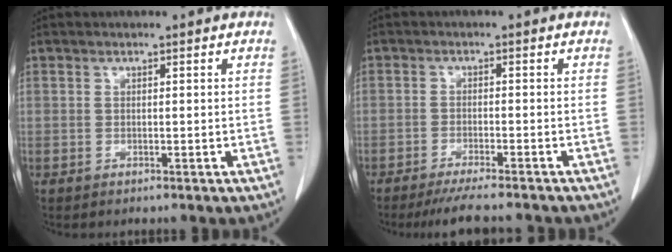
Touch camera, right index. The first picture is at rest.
{"total": 8.0, "force": [-7.2, 0.4, 3.6], "torque": [-0.047, -0.020, -0.109]}